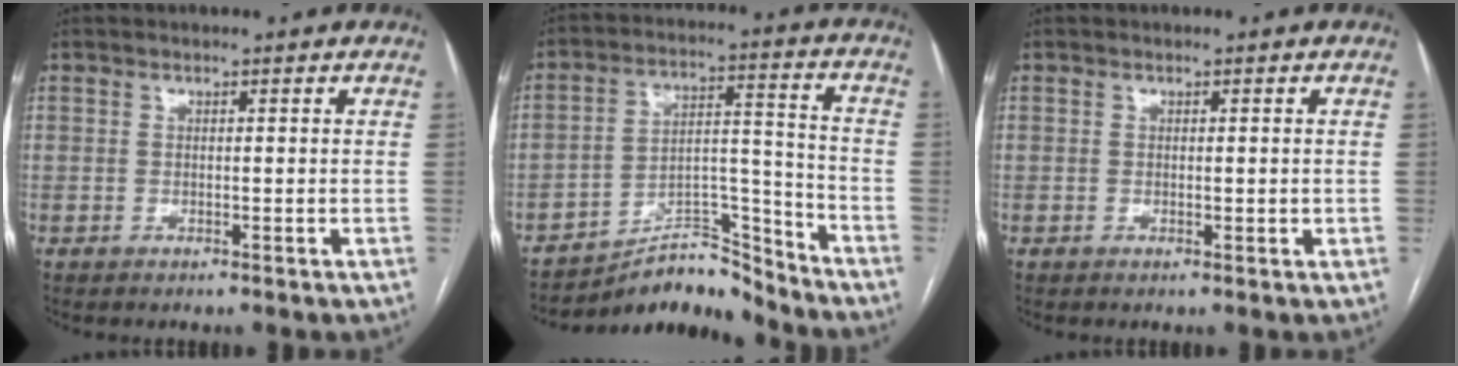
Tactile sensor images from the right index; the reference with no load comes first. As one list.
[{"total": 10.1, "force": [-9.9, 1.8, 1.2], "torque": [-0.010, 0.056, -0.171]}, {"total": 0.9, "force": [0.0, 0.3, 0.9], "torque": [-0.015, -0.003, 0.003]}]